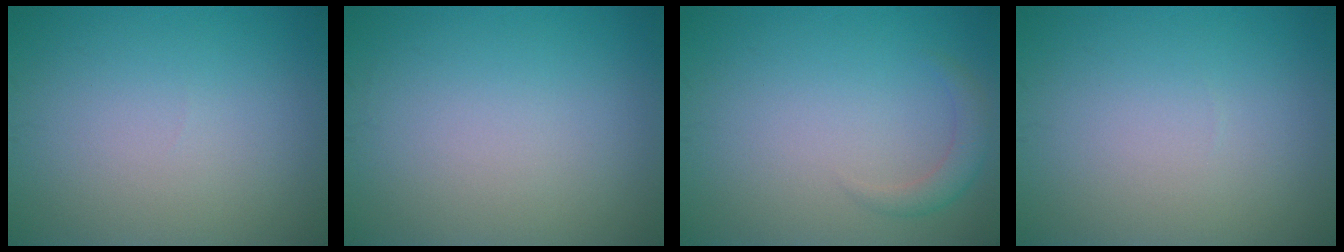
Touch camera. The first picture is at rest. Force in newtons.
{"total": 0.0}
{"total": 1.8, "press": 1.8, "slide": 0.3}
{"total": 0.0}